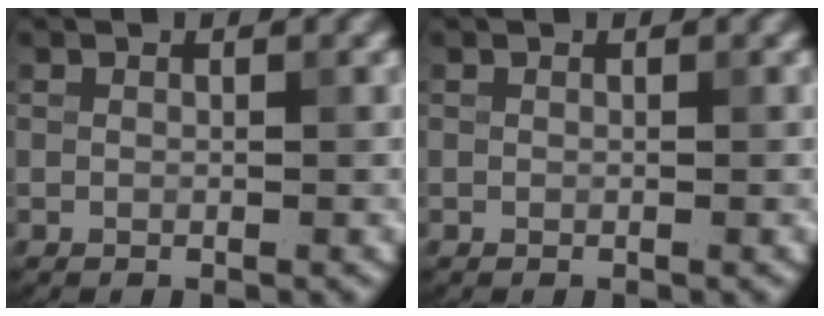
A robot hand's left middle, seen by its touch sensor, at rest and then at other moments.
{"total": 0.0}